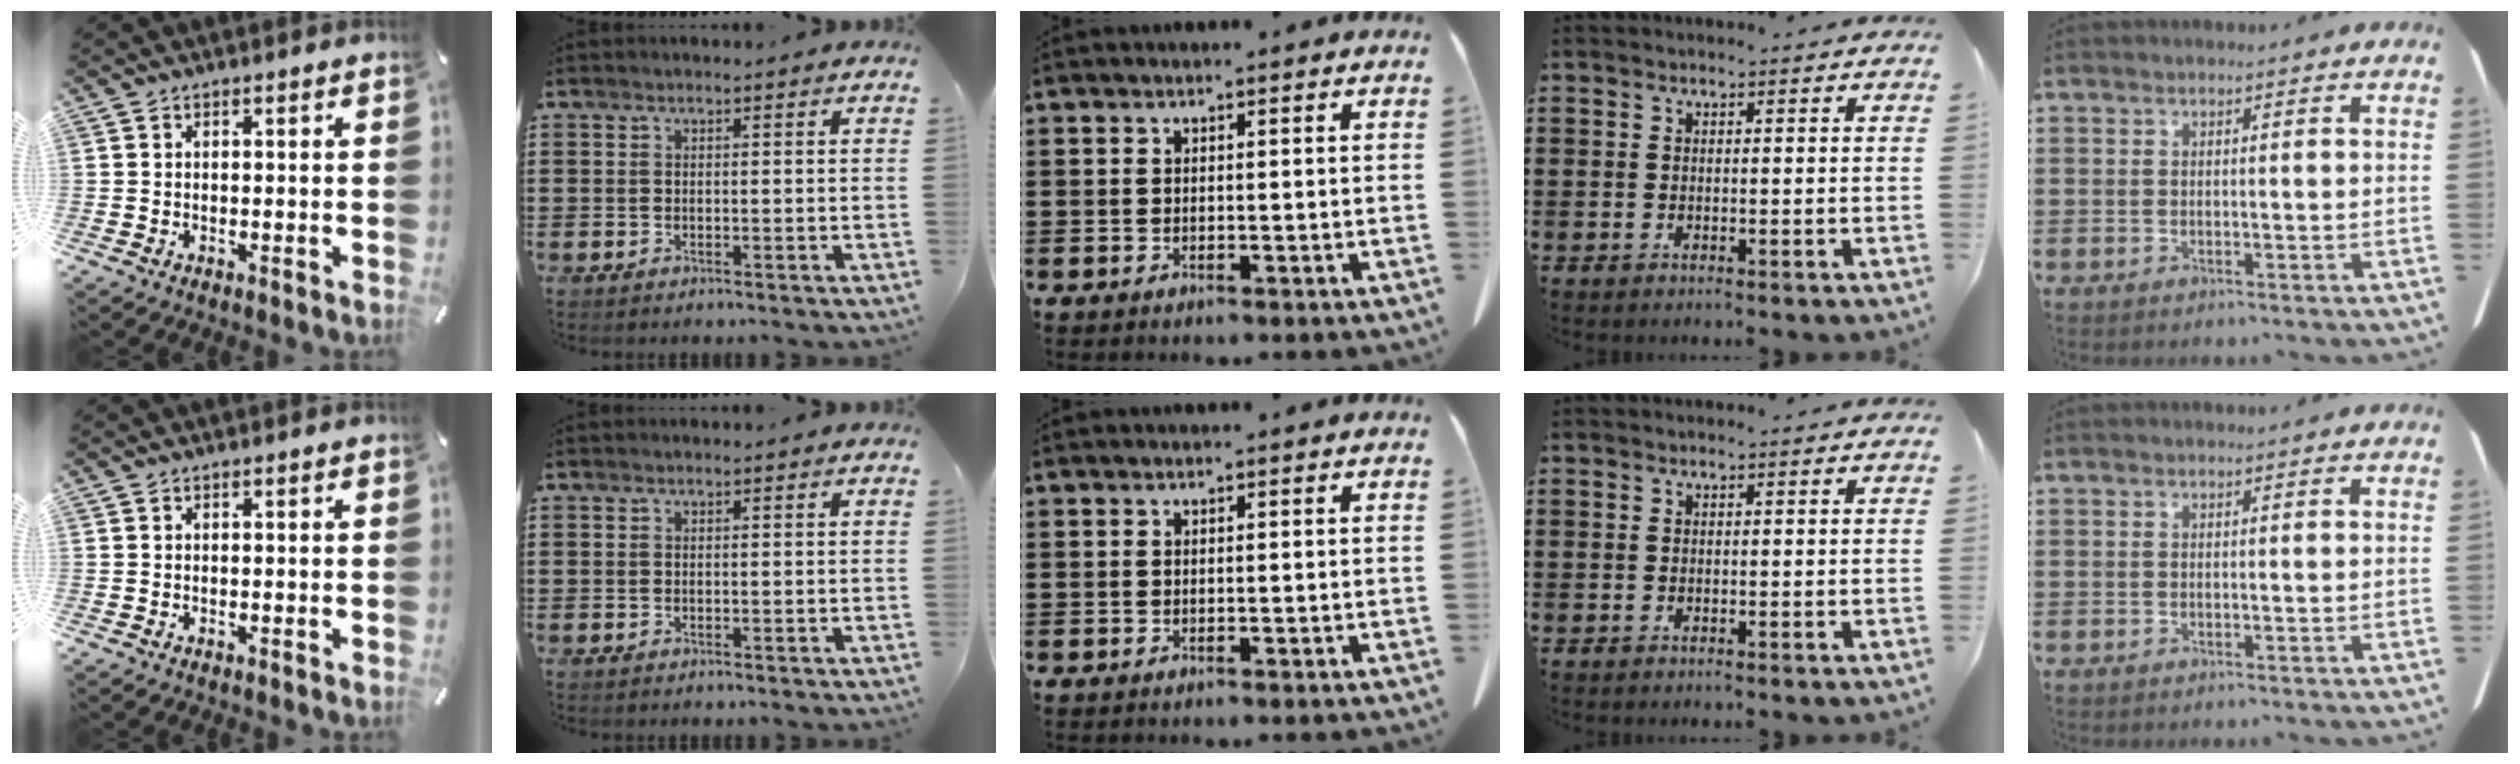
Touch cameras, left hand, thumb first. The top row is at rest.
{}